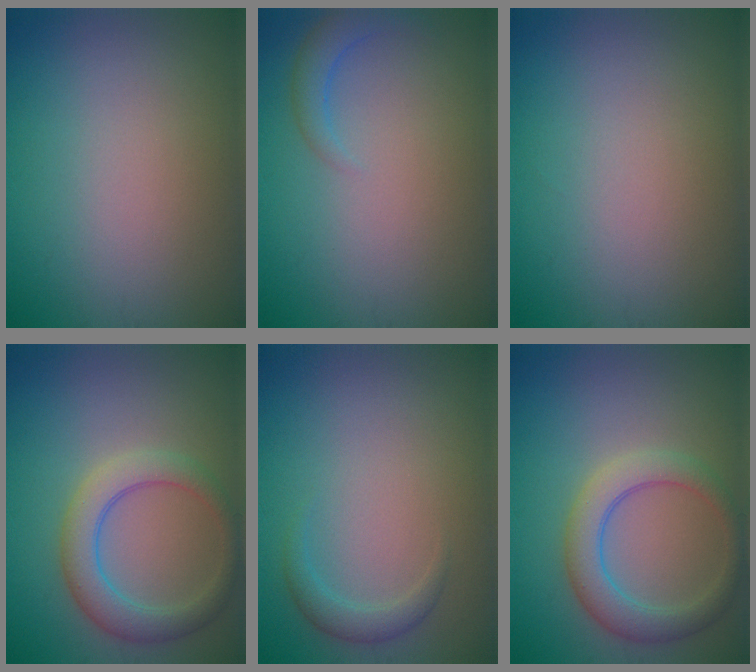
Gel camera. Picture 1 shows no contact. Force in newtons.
{"total": 2.0, "press": 1.9, "slide": 0.1}
{"total": 0.0}
{"total": 4.1, "press": 4.1, "slide": 0.2}
{"total": 1.6, "press": 1.6, "slide": 0.1}
{"total": 4.1, "press": 4.1, "slide": 0.2}